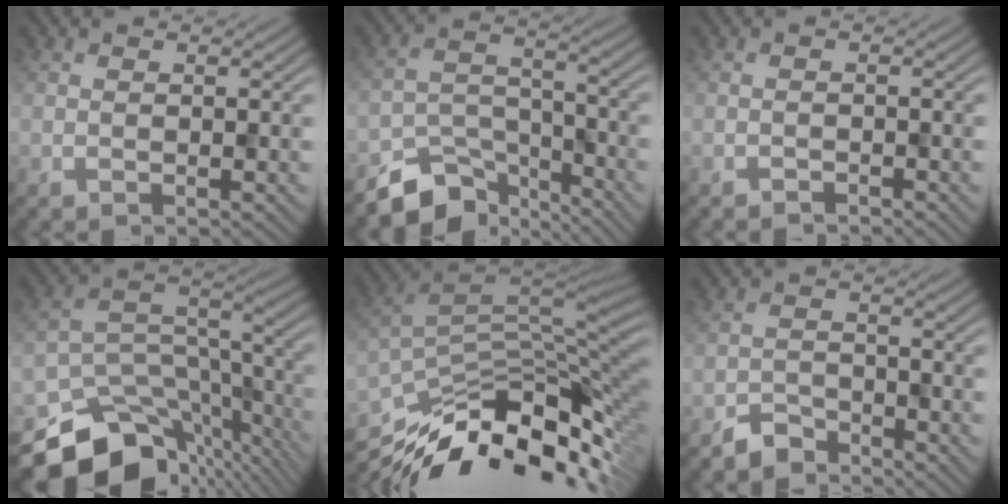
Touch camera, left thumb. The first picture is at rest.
{"total": 8.8, "force": [-6.8, 4.1, 3.7], "torque": [-0.064, -0.009, -0.132]}
{"total": 0.9, "force": [-0.9, 0.1, 0.2], "torque": [0.000, 0.000, -0.018]}
{"total": 15.2, "force": [-11.0, 8.1, 6.6], "torque": [-0.145, -0.023, -0.154]}
{"total": 15.4, "force": [-9.0, 6.3, 10.7], "torque": [-0.213, -0.025, -0.148]}
{"total": 3.2, "force": [-2.9, 1.1, 0.7], "torque": [-0.008, 0.004, -0.063]}